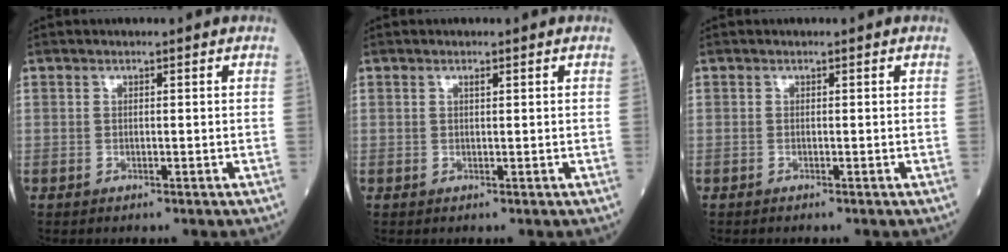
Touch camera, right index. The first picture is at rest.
{"total": 0.6, "force": [0.3, -0.1, 0.5], "torque": [-0.014, -0.002, 0.007]}
{"total": 0.0}